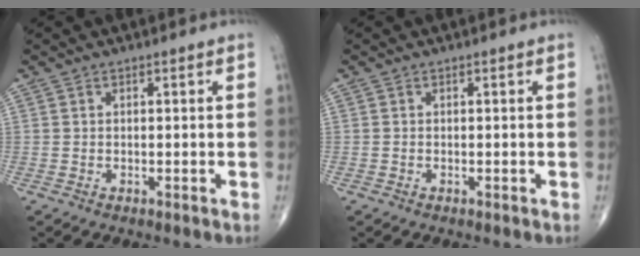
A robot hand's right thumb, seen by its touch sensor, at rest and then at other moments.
{"total": 0.0}